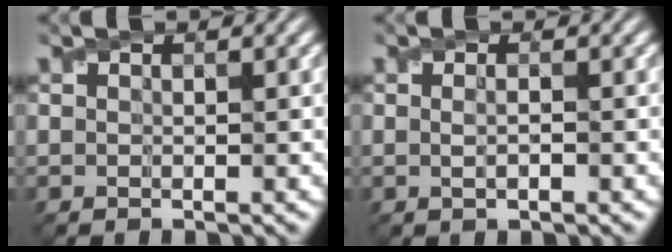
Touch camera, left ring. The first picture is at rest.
{"total": 1.1, "force": [-0.1, 0.3, 1.1], "torque": [-0.022, -0.003, -0.003]}